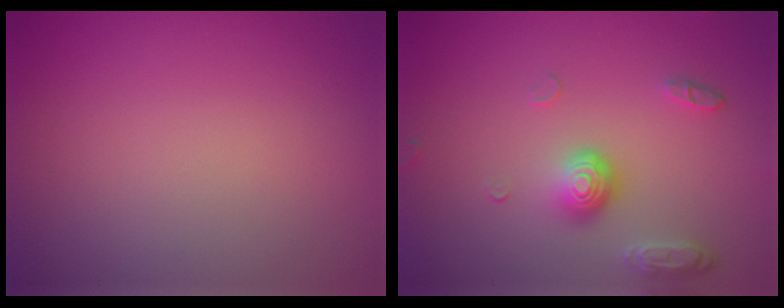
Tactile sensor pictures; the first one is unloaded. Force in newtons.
{"total": 3.7, "press": 2.8, "slide": 2.4}